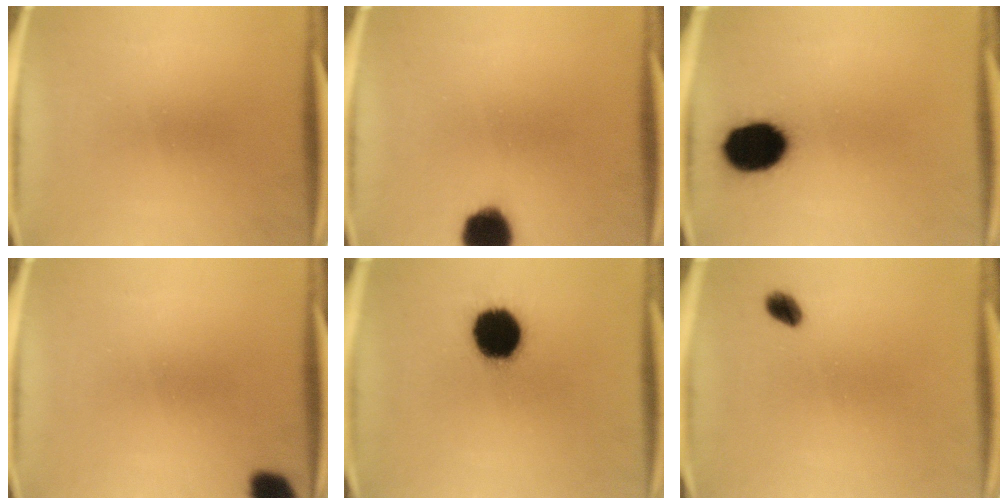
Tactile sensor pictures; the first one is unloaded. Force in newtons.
{"total": 9.3}
{"total": 14.8}
{"total": 5.0}
{"total": 16.3}
{"total": 2.8}